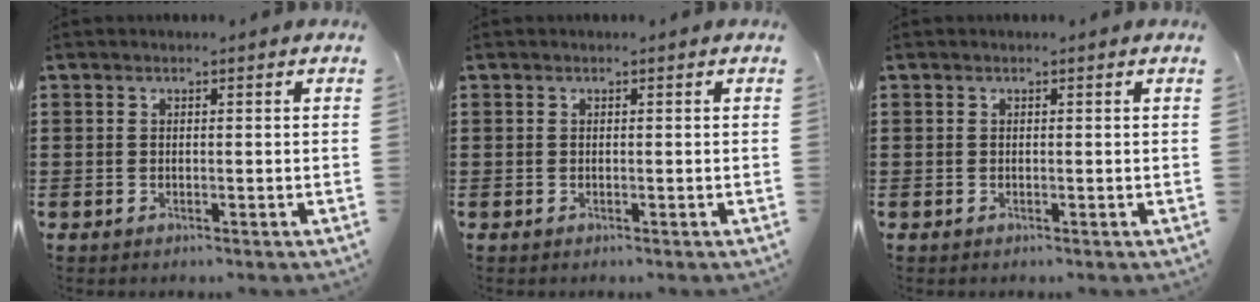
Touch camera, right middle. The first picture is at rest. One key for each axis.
{"total": 0.0}
{"total": 0.0}